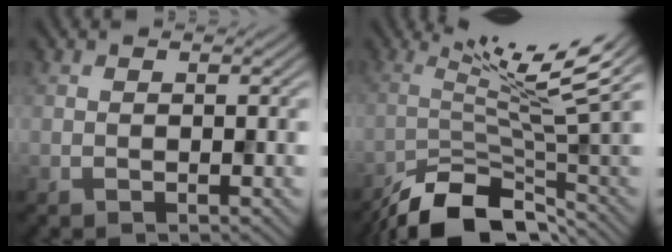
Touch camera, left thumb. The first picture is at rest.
{"total": 9.3, "force": [-4.4, 2.0, 8.0], "torque": [-0.120, 0.011, -0.076]}